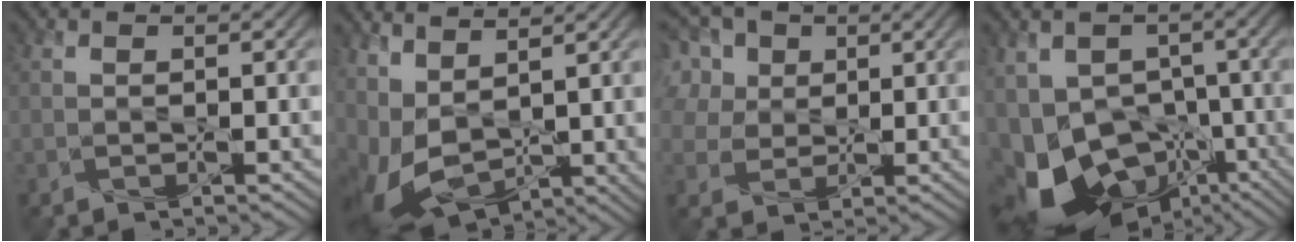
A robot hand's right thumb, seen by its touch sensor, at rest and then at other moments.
{"total": 9.9, "force": [1.5, 5.3, 8.2], "torque": [-0.199, -0.015, 0.037]}
{"total": 8.7, "force": [3.1, 6.8, 4.4], "torque": [-0.138, 0.024, 0.053]}
{"total": 15.6, "force": [-7.6, 9.2, 10.0], "torque": [-0.183, -0.019, -0.098]}